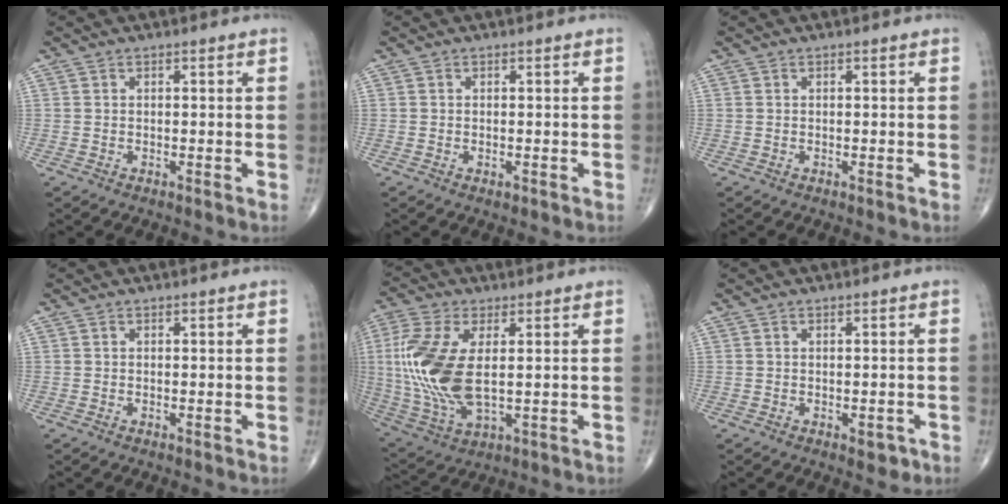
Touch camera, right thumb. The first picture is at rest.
{"total": 0.9, "force": [-0.3, 0.5, 0.7], "torque": [-0.010, -0.002, -0.003]}
{"total": 0.0}
{"total": 0.0}
{"total": 16.4, "force": [1.3, 8.0, 14.3], "torque": [-0.331, -0.011, 0.033]}
{"total": 2.0, "force": [-0.7, 1.2, 1.4], "torque": [-0.004, 0.000, -0.006]}